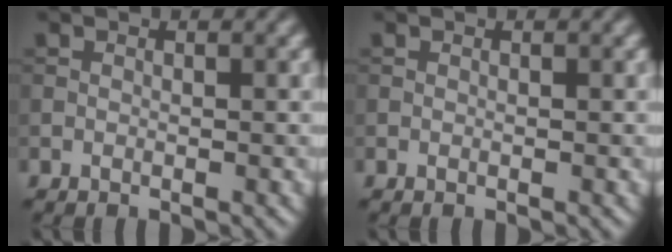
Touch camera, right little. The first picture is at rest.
{"total": 0.0}